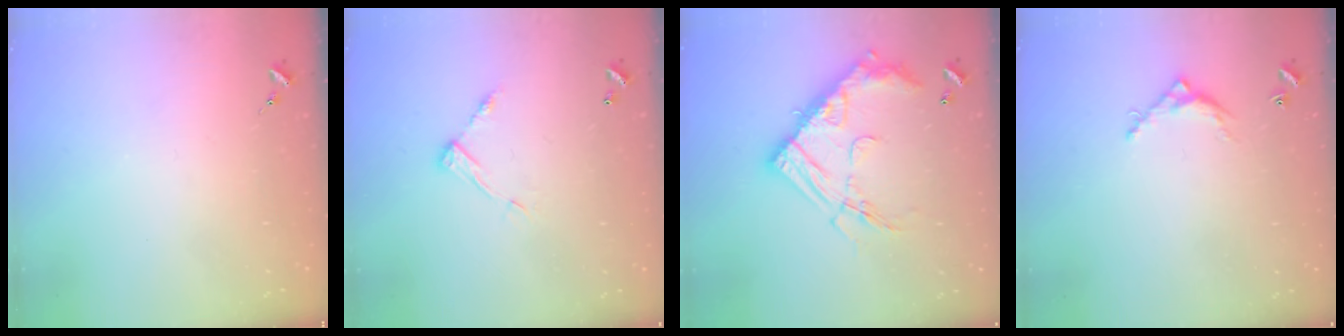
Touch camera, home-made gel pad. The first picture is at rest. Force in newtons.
{"total": 7.9, "press": 7.9, "slide": 0.3}
{"total": 20.3, "press": 20.2, "slide": 1.9}
{"total": 6.0, "press": 6.0, "slide": 0.3}